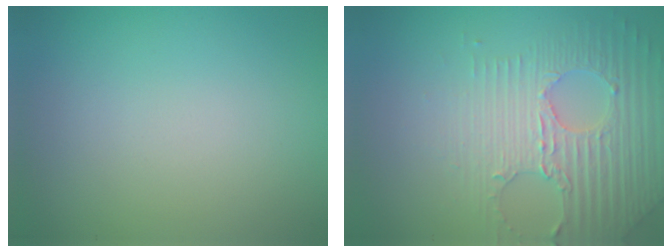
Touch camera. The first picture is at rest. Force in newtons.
{"total": 4.7, "press": 4.2, "slide": 1.9}